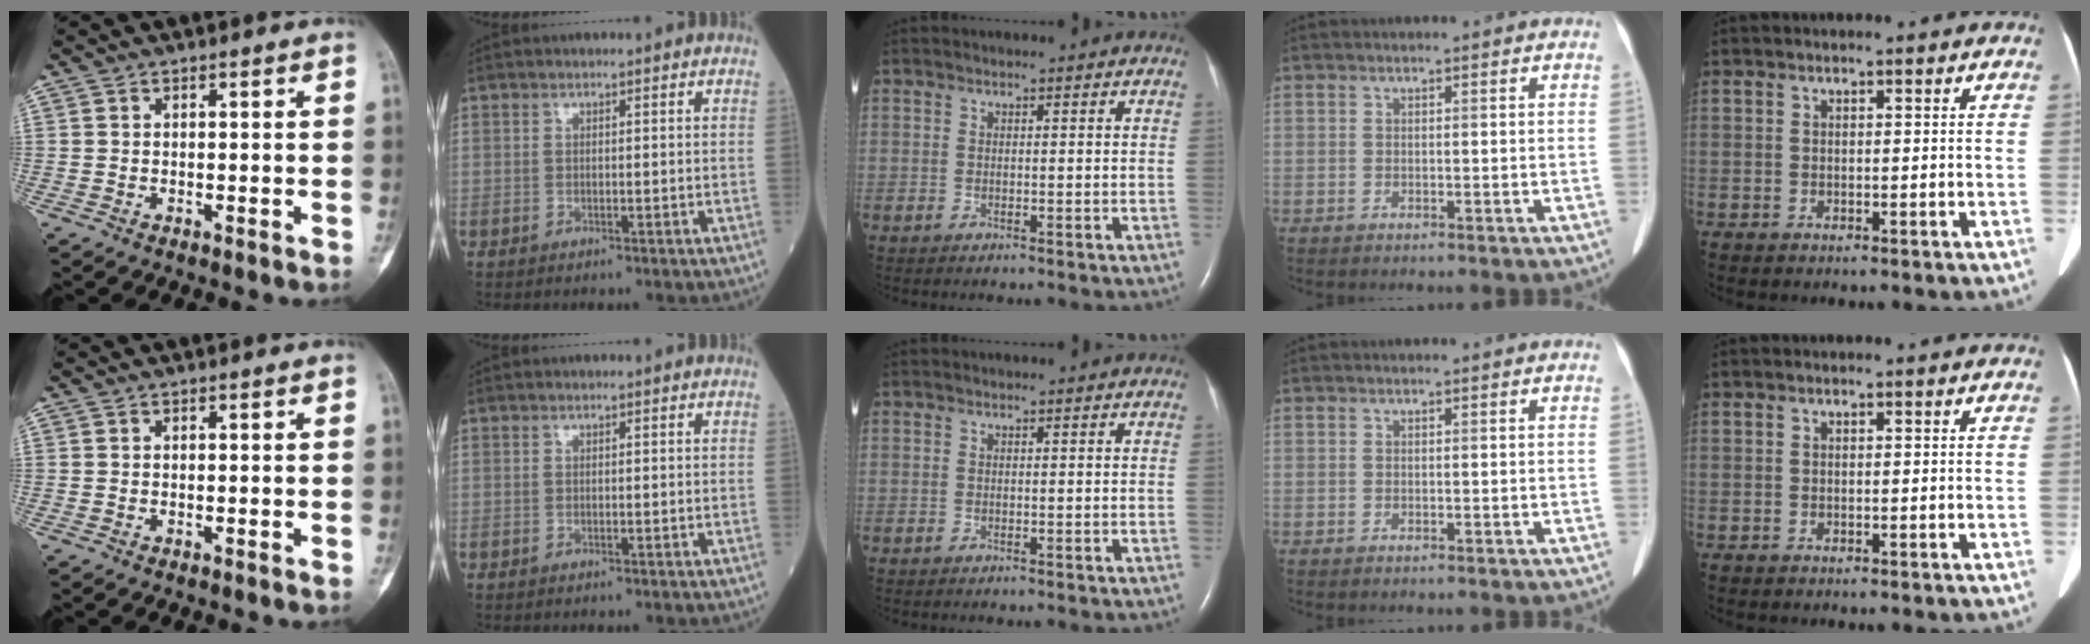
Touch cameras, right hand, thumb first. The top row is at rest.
{}